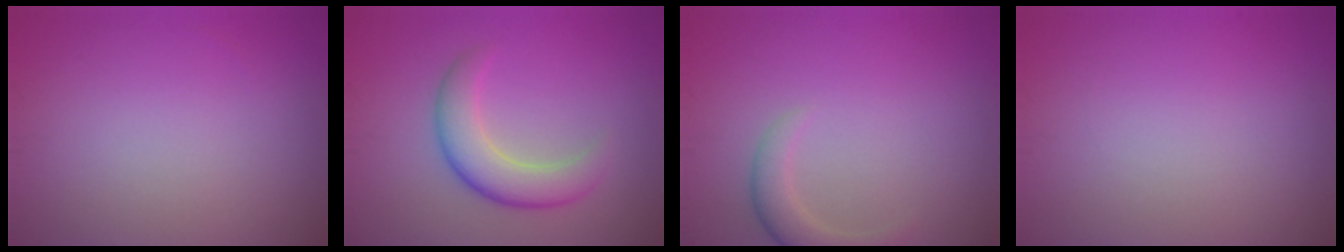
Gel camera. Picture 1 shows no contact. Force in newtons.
{"total": 4.5, "press": 4.5, "slide": 0.3}
{"total": 2.5, "press": 2.5, "slide": 0.2}
{"total": 0.0}